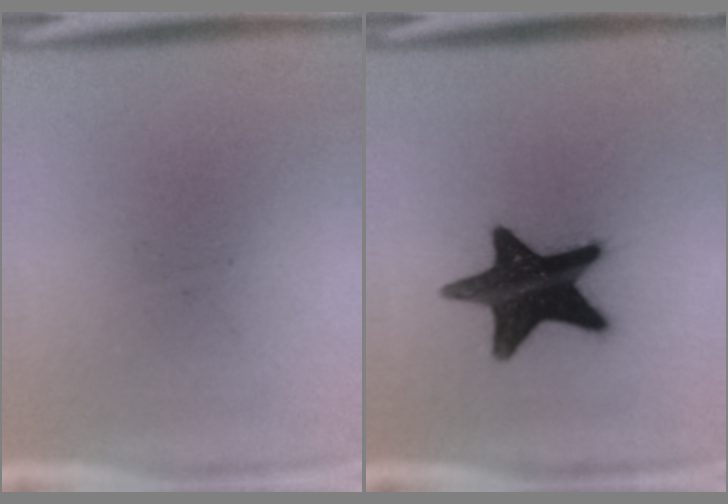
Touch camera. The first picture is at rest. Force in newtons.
{"total": 17.5}